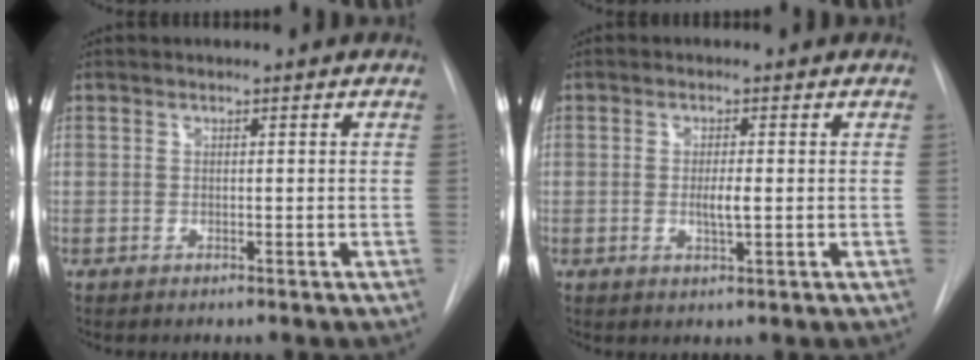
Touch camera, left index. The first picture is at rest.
{"total": 2.4, "force": [-0.1, 0.4, 2.4], "torque": [-0.046, -0.003, -0.002]}